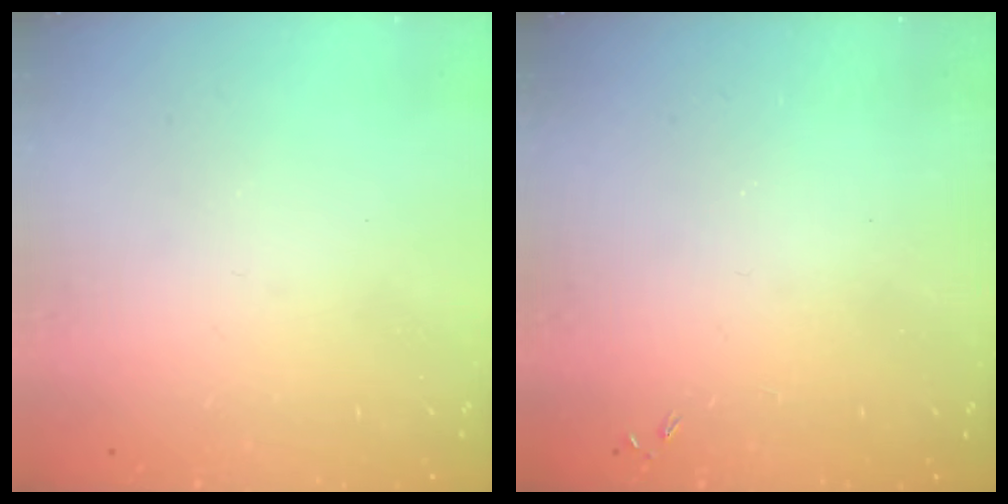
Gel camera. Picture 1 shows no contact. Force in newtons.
{"total": 0.0}